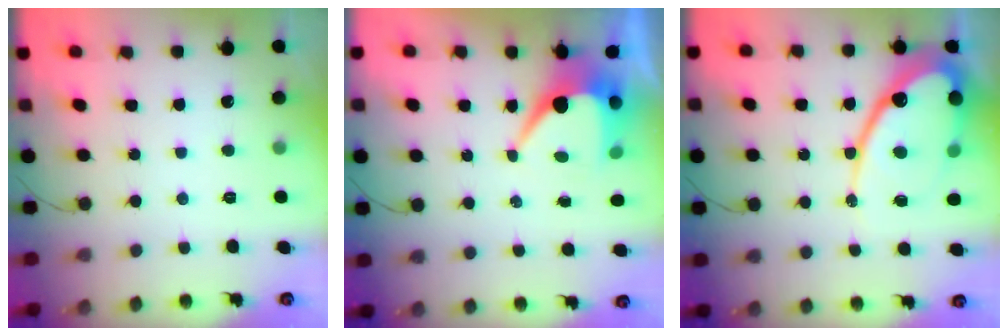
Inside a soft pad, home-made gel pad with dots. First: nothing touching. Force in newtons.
{"total": 8.0, "press": 8.0, "slide": 0.6}
{"total": 19.9, "press": 19.8, "slide": 1.7}